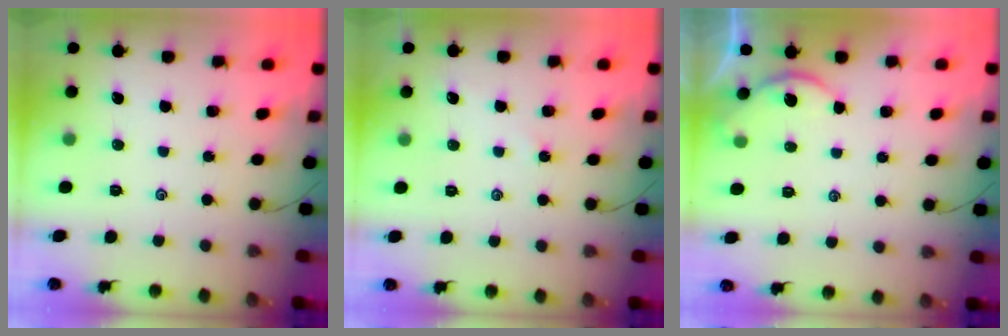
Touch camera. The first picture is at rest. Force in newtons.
{"total": 3.6, "press": 3.5, "slide": 0.5}
{"total": 1.2, "press": 1.1, "slide": 0.1}